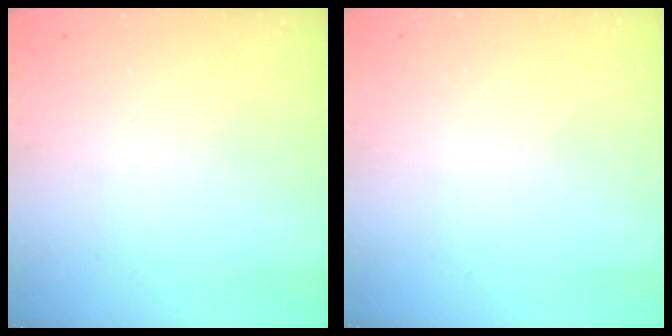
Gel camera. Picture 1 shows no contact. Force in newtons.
{"total": 0.0}